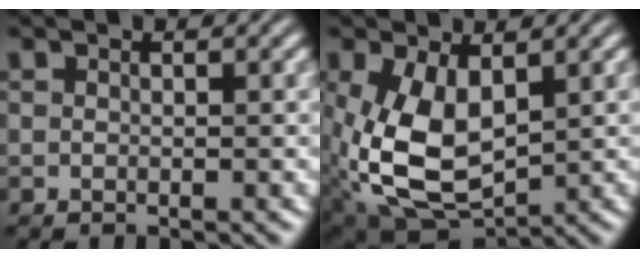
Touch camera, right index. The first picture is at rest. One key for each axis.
{"total": 9.6, "fx": -1.7, "fy": 6.8, "fz": 6.6, "tx": -0.151, "ty": -0.066, "tz": 0.008}